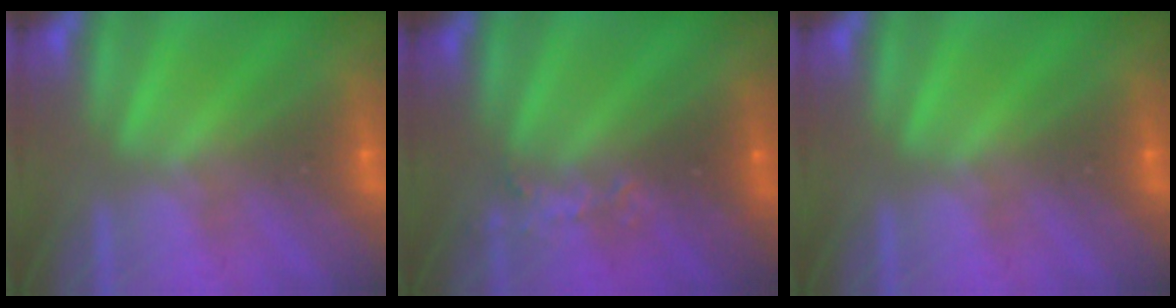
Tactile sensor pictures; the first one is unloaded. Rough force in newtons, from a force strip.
{"total": 2.7}
{"total": 0.0}